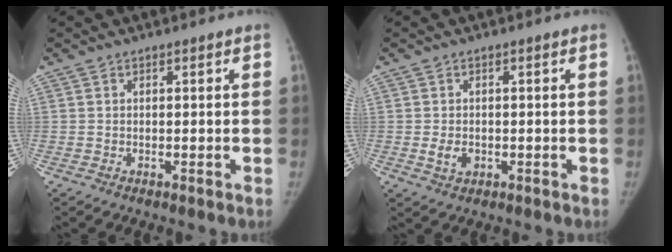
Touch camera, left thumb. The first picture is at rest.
{"total": 2.7, "force": [-0.5, 1.9, 1.8], "torque": [-0.026, 0.000, -0.006]}